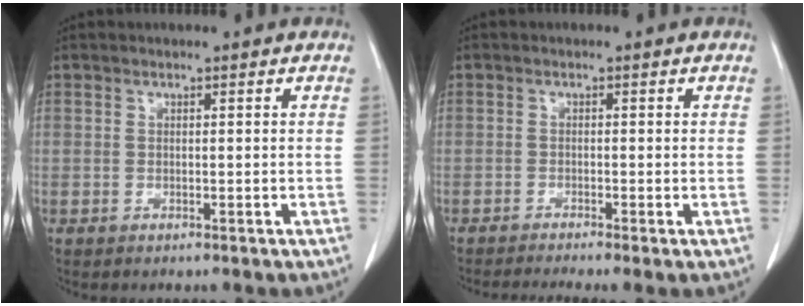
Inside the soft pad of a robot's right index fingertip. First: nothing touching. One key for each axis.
{"total": 3.7, "fx": -2.9, "fy": -0.2, "fz": 2.3, "tx": -0.038, "ty": -0.007, "tz": -0.051}